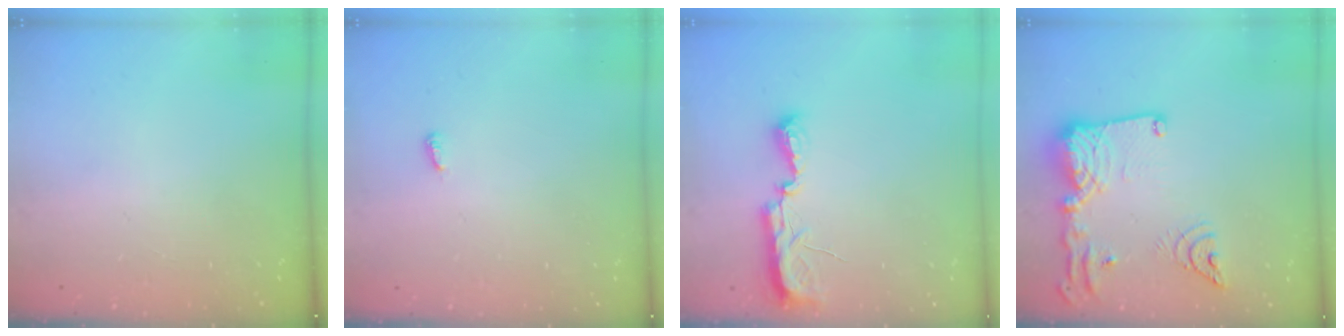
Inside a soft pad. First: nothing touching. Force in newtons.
{"total": 2.9, "press": 2.9, "slide": 0.3}
{"total": 7.7, "press": 7.7, "slide": 0.6}
{"total": 20.1, "press": 19.9, "slide": 2.3}